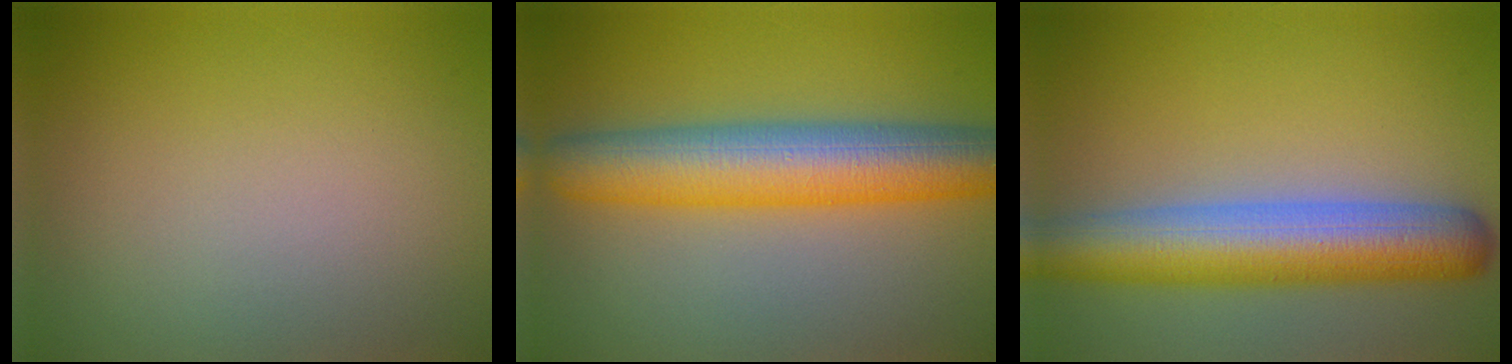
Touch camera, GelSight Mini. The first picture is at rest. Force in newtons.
{"total": 9.1, "press": 9.1, "slide": 0.2}
{"total": 8.8, "press": 8.8, "slide": 0.5}